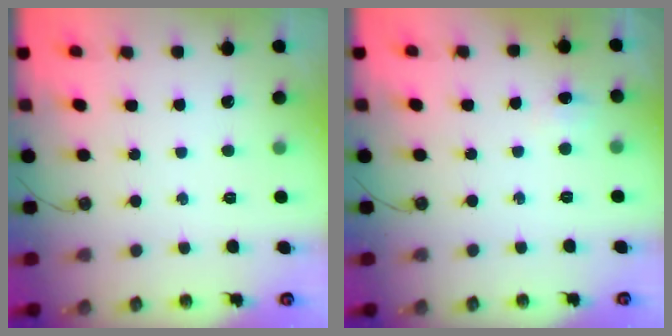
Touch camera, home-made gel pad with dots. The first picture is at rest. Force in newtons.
{"total": 5.7, "press": 4.7, "slide": 3.2}